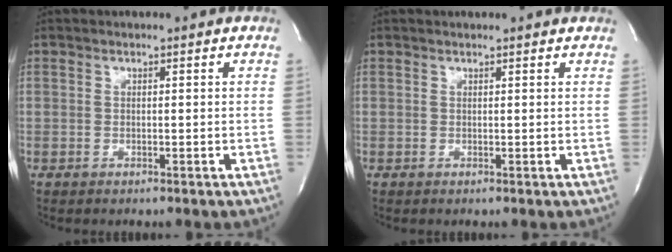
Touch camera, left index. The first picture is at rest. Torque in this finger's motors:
{"motor_torque": [0.14, -0.20, 0.01, 0.00]}